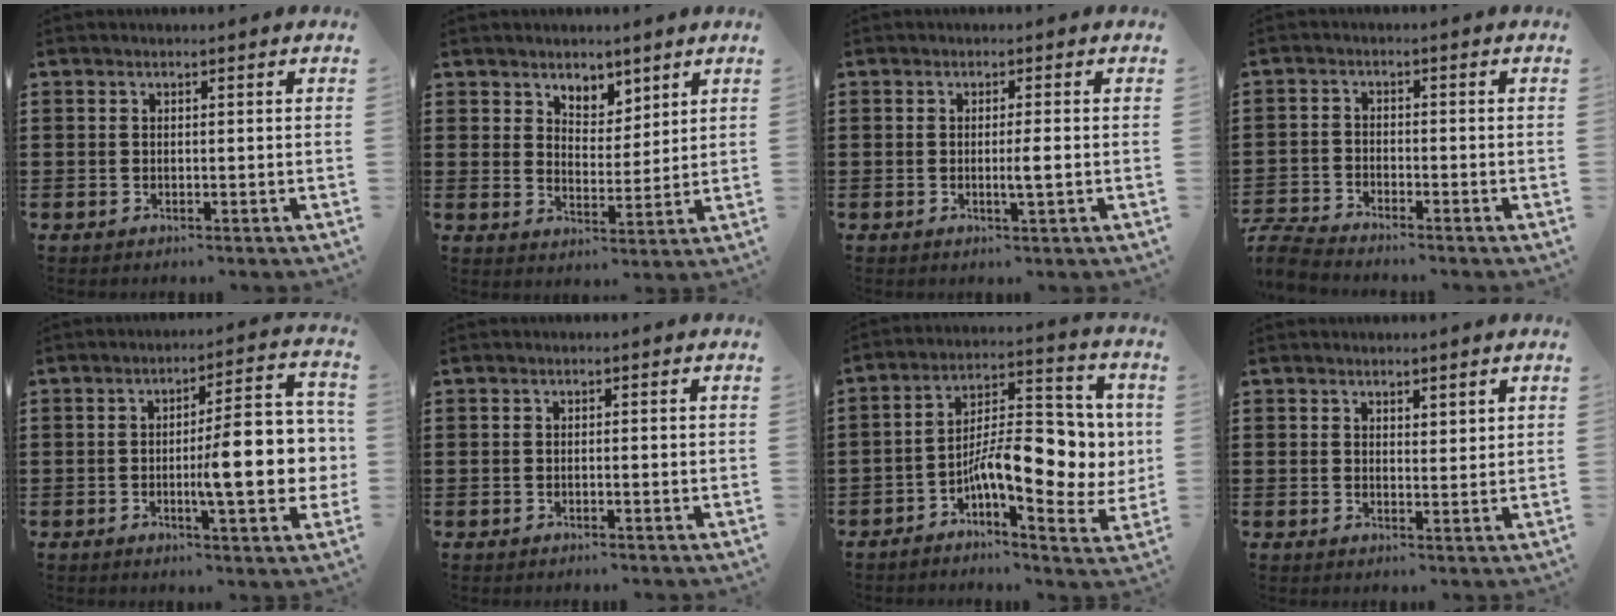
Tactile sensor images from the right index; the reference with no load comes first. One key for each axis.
{"total": 4.5, "fx": 3.8, "fy": 2.4, "fz": 0.2, "tx": -0.020, "ty": -0.001, "tz": 0.071}
{"total": 2.2, "fx": -0.4, "fy": -0.1, "fz": 2.2, "tx": -0.038, "ty": -0.006, "tz": -0.008}
{"total": 3.8, "fx": -3.8, "fy": 0.3, "fz": 0.6, "tx": -0.032, "ty": -0.007, "tz": -0.084}
{"total": 12.4, "fx": -1.4, "fy": 3.0, "fz": 11.9, "tx": -0.166, "ty": -0.008, "tz": -0.025}
{"total": 0.5, "fx": -0.2, "fy": 0.1, "fz": 0.5, "tx": -0.008, "ty": -0.003, "tz": -0.003}
{"total": 12.3, "fx": -2.2, "fy": 5.1, "fz": 11.0, "tx": -0.169, "ty": 0.001, "tz": -0.038}
{"total": 1.8, "fx": 1.7, "fy": 0.7, "fz": 0.2, "tx": -0.007, "ty": 0.006, "tz": 0.032}